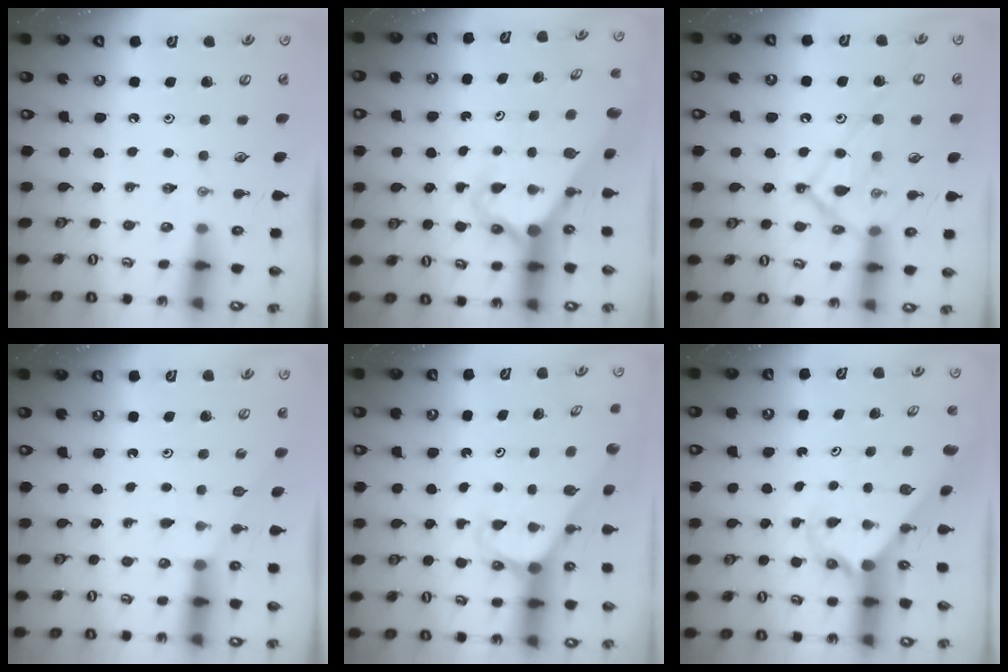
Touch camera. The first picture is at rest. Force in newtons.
{"total": 3.2, "press": 3.2, "slide": 0.3}
{"total": 14.1, "press": 14.1, "slide": 1.3}
{"total": 1.7, "press": 1.7, "slide": 0.2}
{"total": 1.9, "press": 1.9, "slide": 0.1}
{"total": 2.3, "press": 2.3, "slide": 0.2}